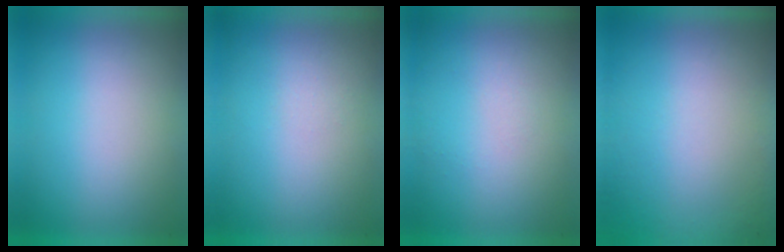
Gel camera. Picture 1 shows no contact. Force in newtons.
{"total": 1.3}
{"total": 1.0}
{"total": 5.3}